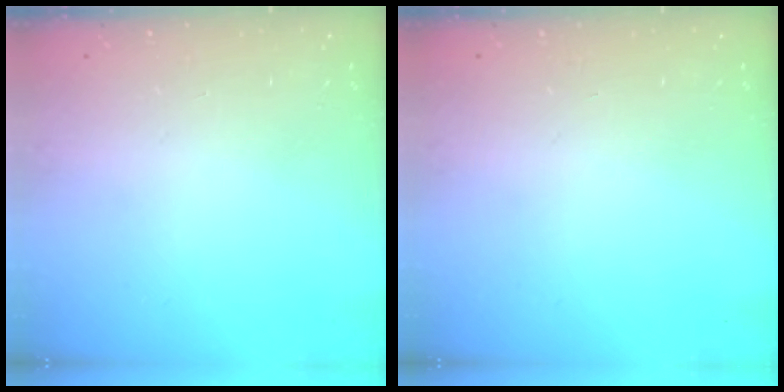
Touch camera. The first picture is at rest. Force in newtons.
{"total": 0.0}